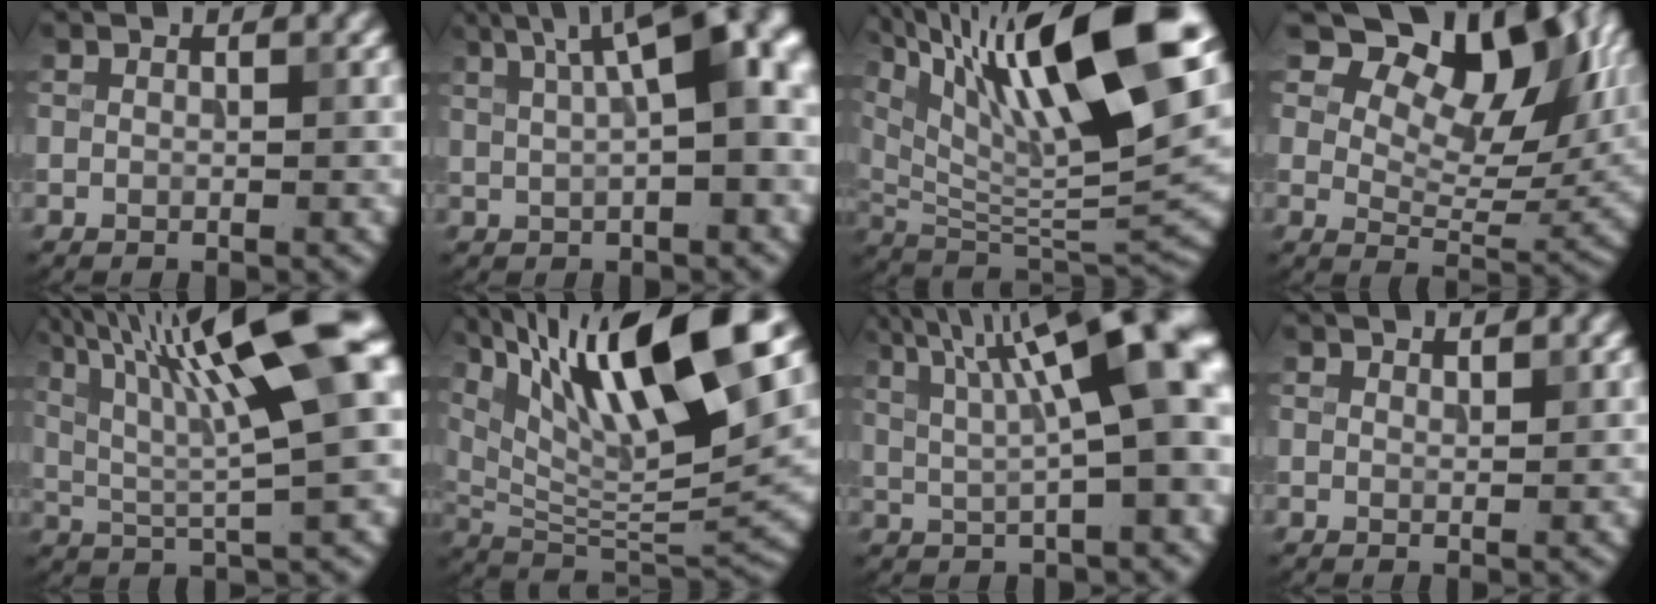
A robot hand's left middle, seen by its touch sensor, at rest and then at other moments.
{"total": 9.1, "force": [2.9, 3.2, 8.0], "torque": [-0.075, 0.030, 0.036]}
{"total": 16.9, "force": [8.2, 5.0, 13.9], "torque": [-0.247, 0.022, 0.150]}
{"total": 12.1, "force": [6.6, 6.2, 8.0], "torque": [-0.119, 0.008, 0.115]}
{"total": 14.3, "force": [5.5, 3.0, 12.9], "torque": [-0.207, 0.022, 0.094]}
{"total": 15.4, "force": [7.7, 3.9, 12.7], "torque": [-0.230, 0.016, 0.142]}
{"total": 11.6, "force": [3.6, 2.6, 10.7], "torque": [-0.150, 0.016, 0.057]}
{"total": 0.9, "force": [0.9, 0.2, 0.1], "torque": [-0.002, 0.000, 0.017]}